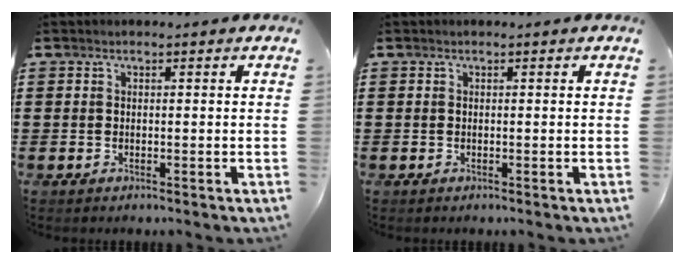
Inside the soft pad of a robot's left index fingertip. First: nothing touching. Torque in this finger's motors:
{"motor_torque": [0.00, 0.00, 0.00, 0.00]}